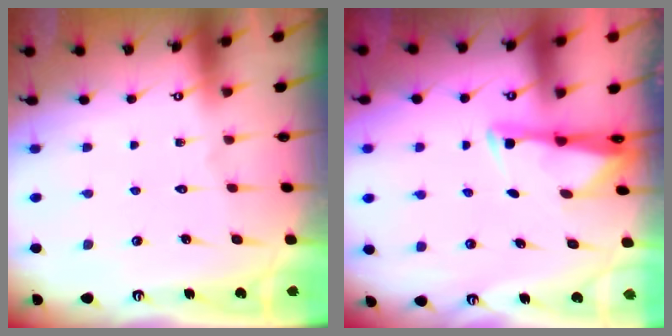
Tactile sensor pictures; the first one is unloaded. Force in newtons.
{"total": 2.8, "press": 2.7, "slide": 0.4}